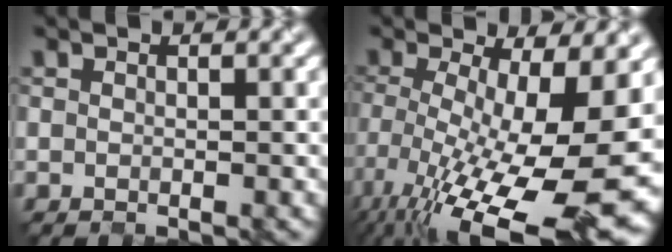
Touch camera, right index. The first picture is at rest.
{"total": 17.6, "force": [-5.7, 5.8, 15.6], "torque": [-0.254, -0.031, -0.080]}